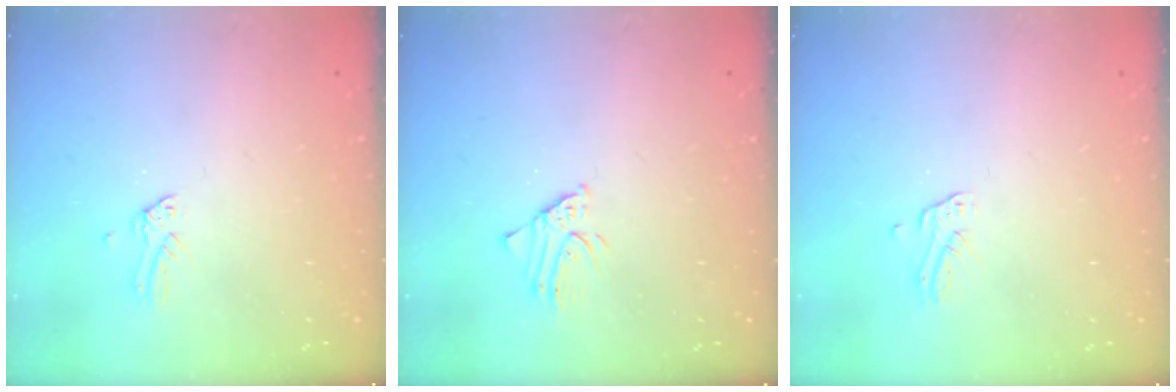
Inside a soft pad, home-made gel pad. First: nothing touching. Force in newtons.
{"total": 2.2, "press": 2.2, "slide": 0.2}
{"total": 2.0, "press": 2.0, "slide": 0.1}